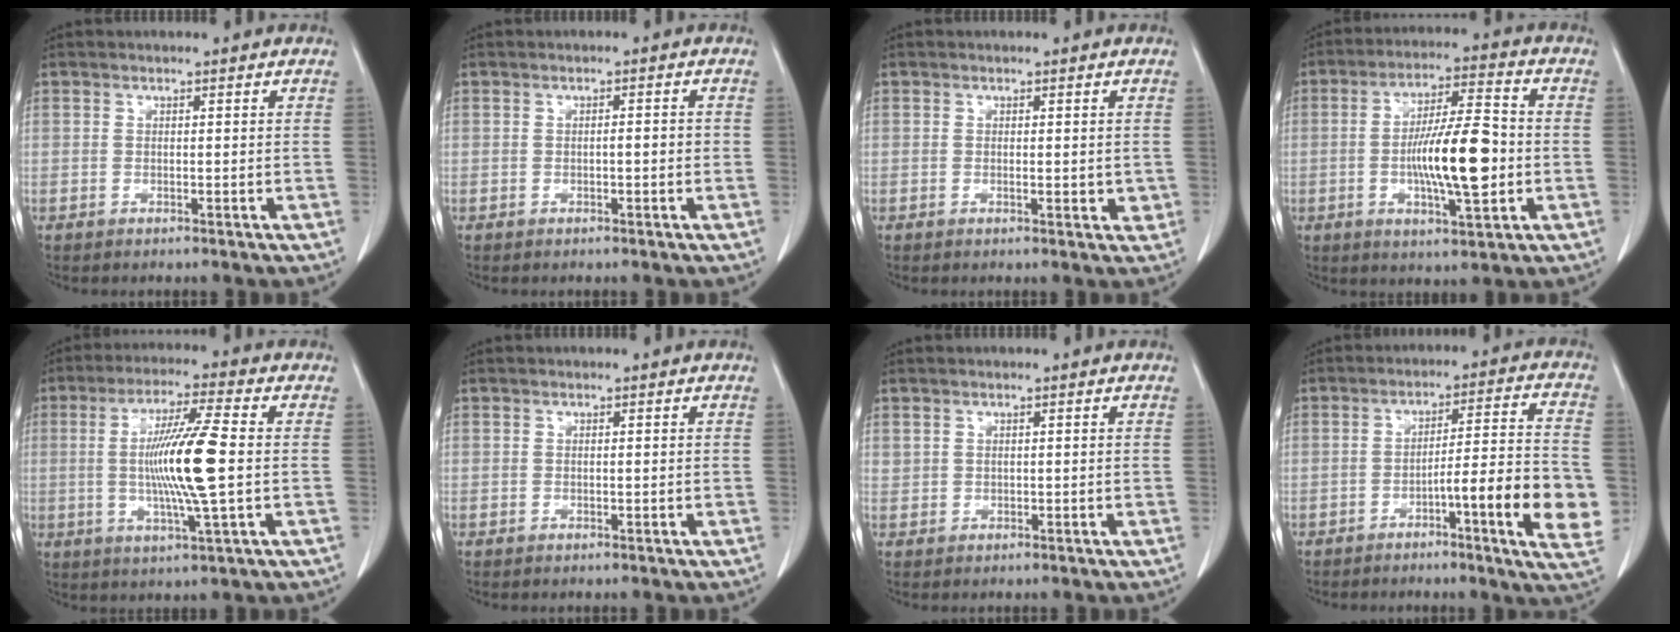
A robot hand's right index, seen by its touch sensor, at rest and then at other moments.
{"total": 1.4, "force": [-0.3, 0.3, 1.4], "torque": [-0.020, 0.002, -0.004]}
{"total": 2.0, "force": [-0.1, 0.9, 1.8], "torque": [-0.025, -0.003, 0.001]}
{"total": 12.9, "force": [-1.9, 2.3, 12.5], "torque": [-0.221, 0.002, -0.030]}
{"total": 12.1, "force": [-0.2, -0.2, 12.1], "torque": [-0.231, -0.006, -0.006]}
{"total": 0.0}
{"total": 0.8, "force": [0.4, 0.7, 0.1], "torque": [0.008, 0.009, 0.007]}
{"total": 13.3, "force": [-4.1, 0.2, 12.7], "torque": [-0.167, 0.004, -0.060]}